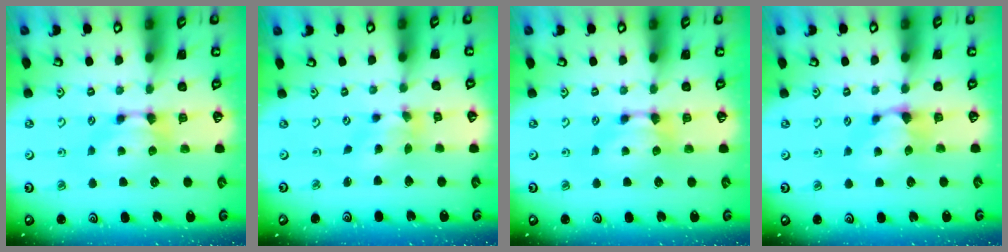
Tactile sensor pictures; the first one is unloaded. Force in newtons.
{"total": 1.8, "press": 1.3, "slide": 1.2}
{"total": 0.0}
{"total": 2.4, "press": 2.3, "slide": 0.6}